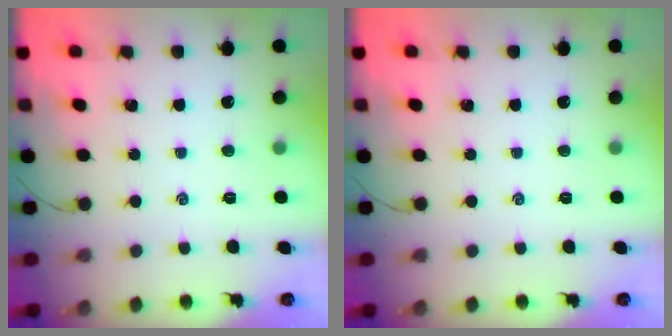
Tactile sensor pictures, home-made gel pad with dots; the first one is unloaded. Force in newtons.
{"total": 0.0}